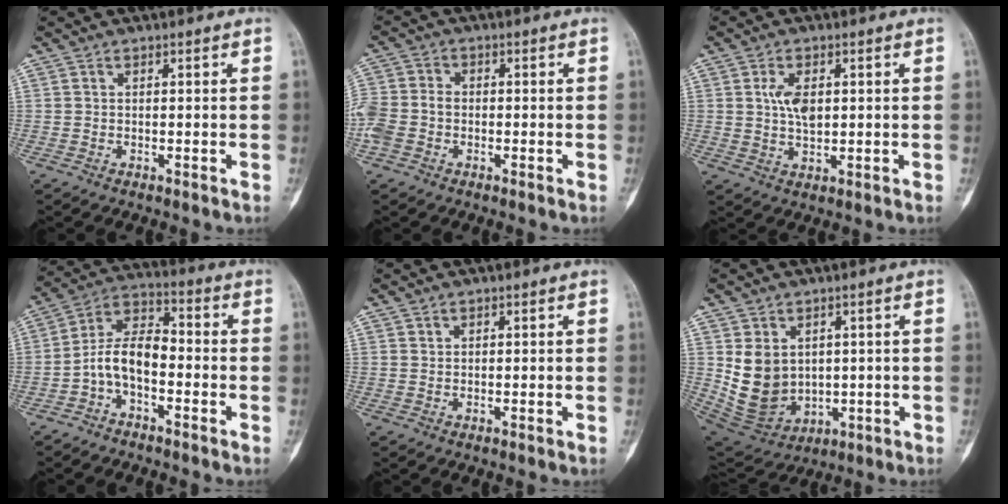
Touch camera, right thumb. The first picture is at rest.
{"total": 7.1, "force": [-2.1, 5.4, 4.0], "torque": [-0.098, 0.018, -0.043]}
{"total": 5.1, "force": [1.0, 2.9, 4.1], "torque": [-0.069, -0.005, 0.020]}
{"total": 8.9, "force": [-2.8, 4.8, 6.9], "torque": [-0.124, 0.048, -0.063]}
{"total": 0.6, "force": [0.5, 0.3, 0.0], "torque": [0.005, -0.003, 0.006]}
{"total": 10.8, "force": [1.5, 8.6, 6.3], "torque": [-0.091, -0.014, 0.061]}